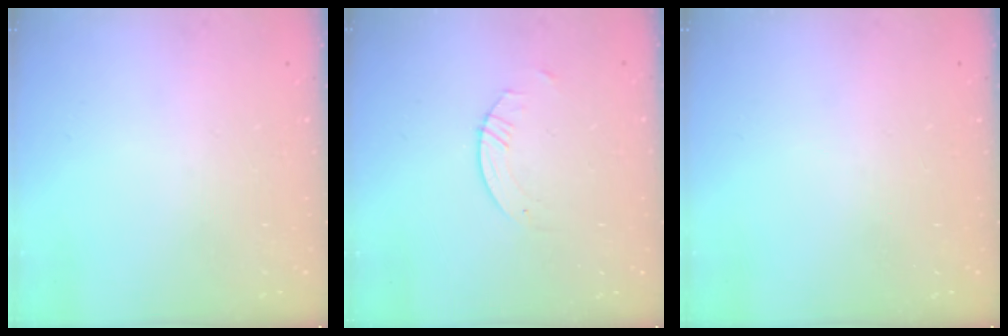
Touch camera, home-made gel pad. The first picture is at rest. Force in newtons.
{"total": 0.8, "press": 0.8, "slide": 0.2}
{"total": 0.0}